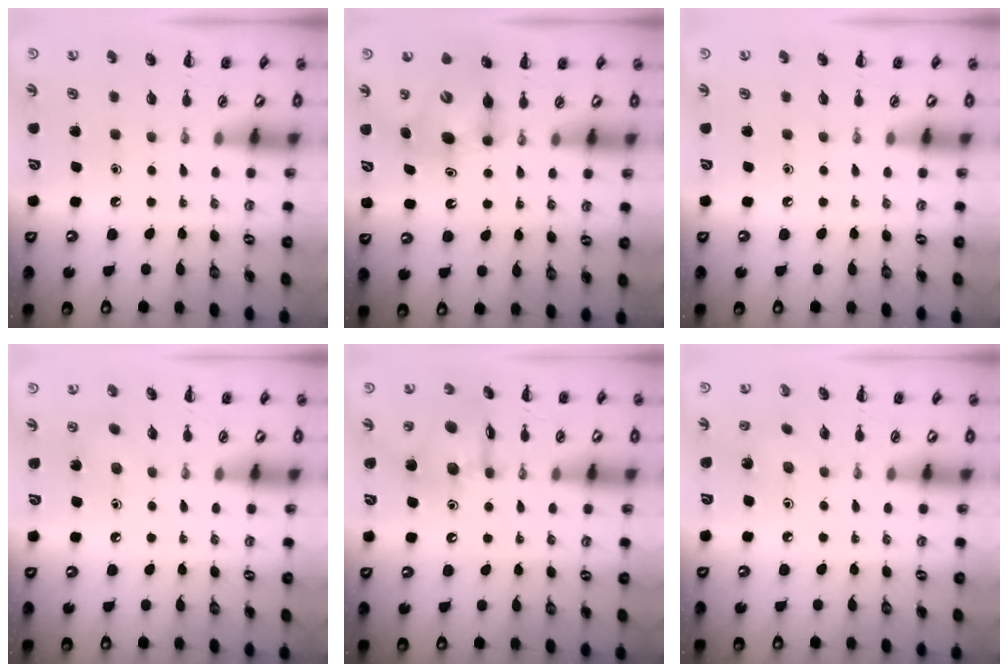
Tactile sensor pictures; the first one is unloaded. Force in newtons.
{"total": 6.6, "press": 6.4, "slide": 1.4}
{"total": 0.0}
{"total": 5.8, "press": 5.6, "slide": 1.5}
{"total": 12.8, "press": 12.7, "slide": 1.9}
{"total": 1.1, "press": 1.0, "slide": 0.5}